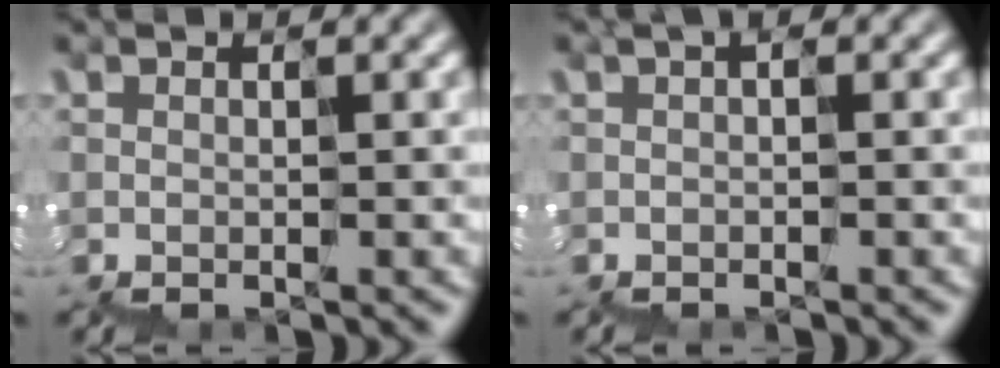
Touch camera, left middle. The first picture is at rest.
{"total": 0.6, "force": [-0.2, 0.2, 0.6], "torque": [-0.010, -0.003, -0.001]}